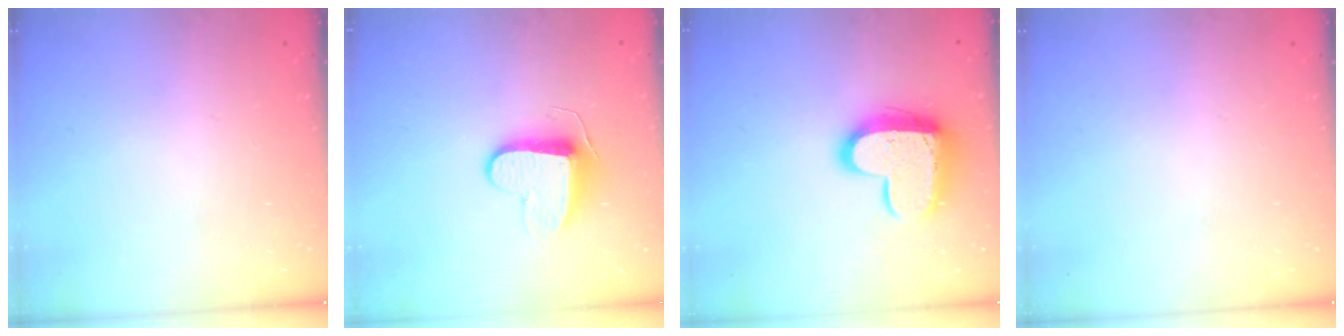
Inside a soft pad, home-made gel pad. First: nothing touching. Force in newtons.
{"total": 9.5, "press": 9.5, "slide": 0.2}
{"total": 15.3, "press": 15.2, "slide": 1.2}
{"total": 0.0}